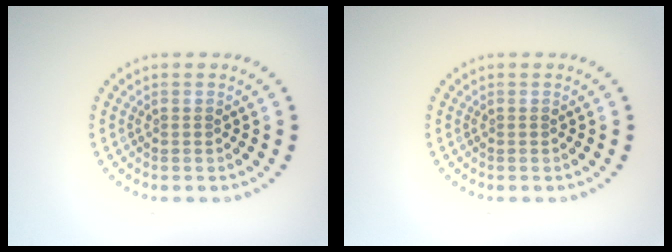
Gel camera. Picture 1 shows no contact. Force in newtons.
{"total": 0.0}